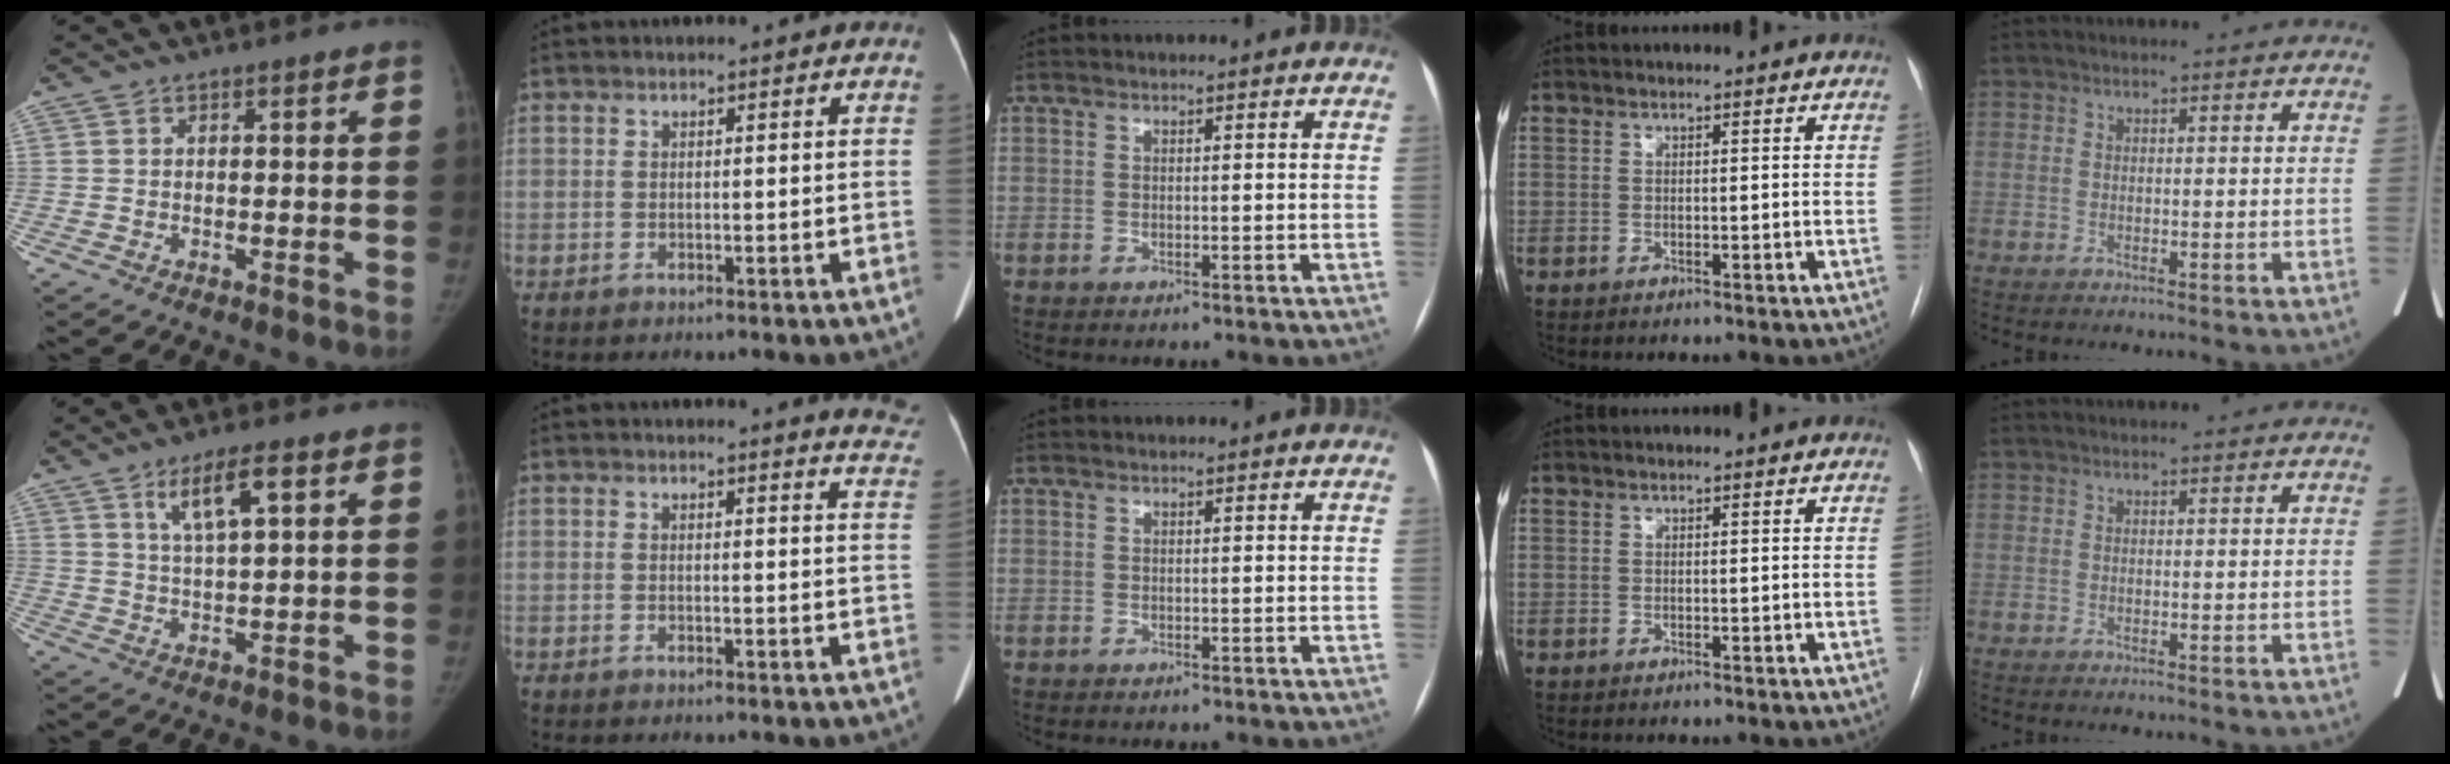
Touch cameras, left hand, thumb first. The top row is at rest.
{"thumb": {"total": 7.0, "force": [3.2, 1.6, 6.0], "torque": [-0.105, -0.009, 0.060]}, "index": {"total": 6.3, "force": [6.2, 0.2, 1.3], "torque": [0.003, -0.044, 0.033]}}